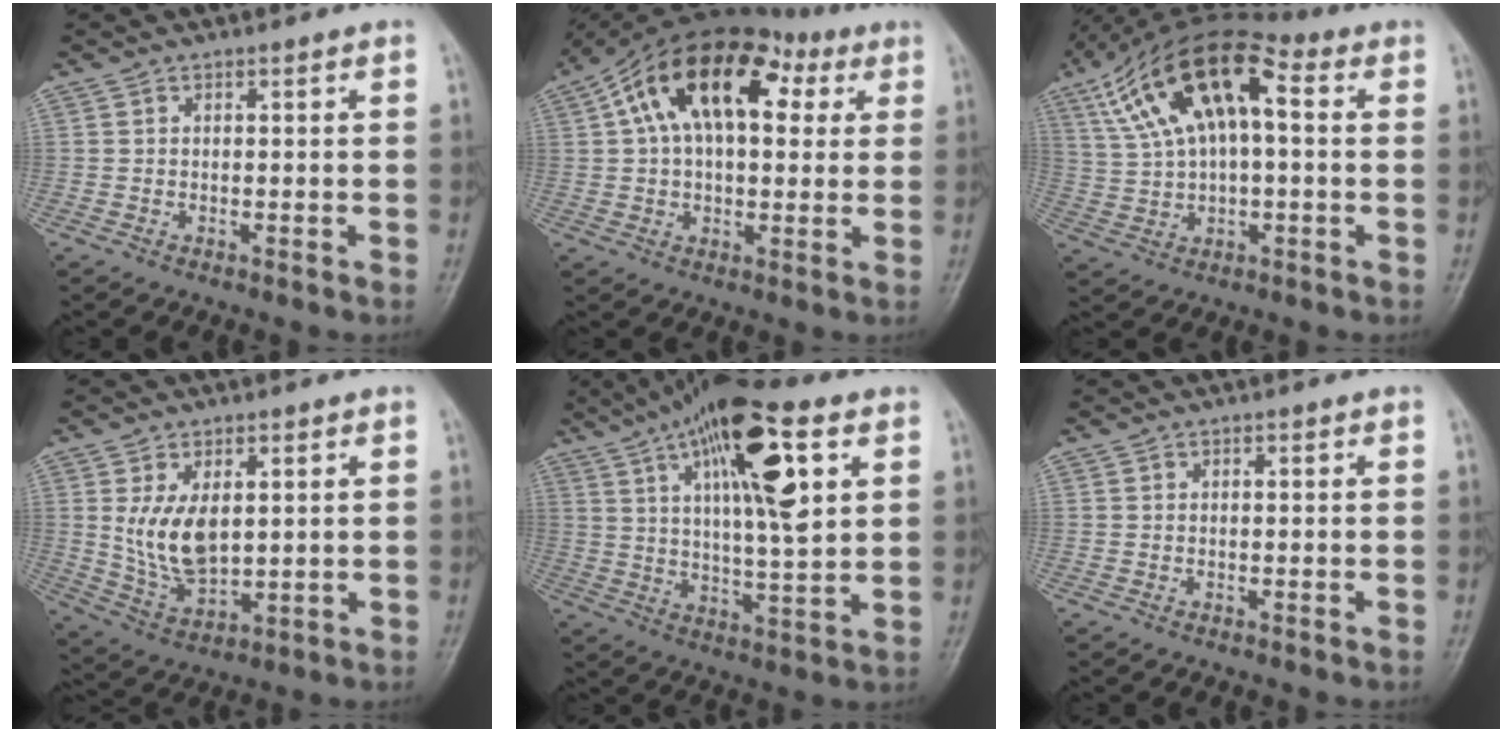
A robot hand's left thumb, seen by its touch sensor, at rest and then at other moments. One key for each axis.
{"total": 19.4, "fx": 6.2, "fy": 11.2, "fz": 14.7, "tx": -0.229, "ty": 0.033, "tz": 0.090}
{"total": 17.4, "fx": 4.7, "fy": 8.3, "fz": 14.5, "tx": -0.256, "ty": 0.033, "tz": 0.075}
{"total": 9.7, "fx": 2.0, "fy": 5.7, "fz": 7.6, "tx": -0.127, "ty": -0.018, "tz": 0.053}
{"total": 19.4, "fx": 7.7, "fy": 5.6, "fz": 16.9, "tx": -0.267, "ty": -0.010, "tz": 0.125}
{"total": 0.0}